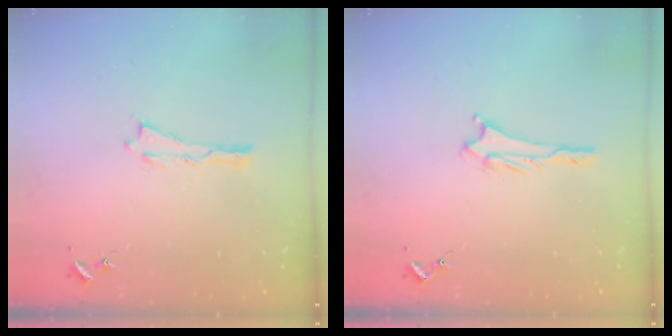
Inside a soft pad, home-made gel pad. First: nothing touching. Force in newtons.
{"total": 0.8, "press": 0.8, "slide": 0.1}